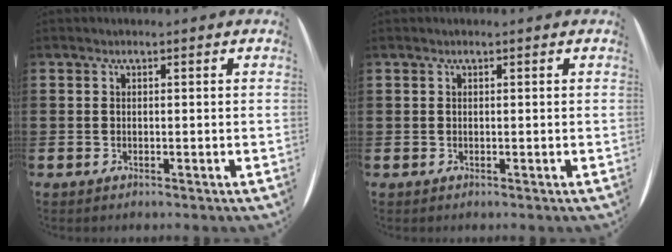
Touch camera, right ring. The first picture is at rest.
{"total": 0.0}